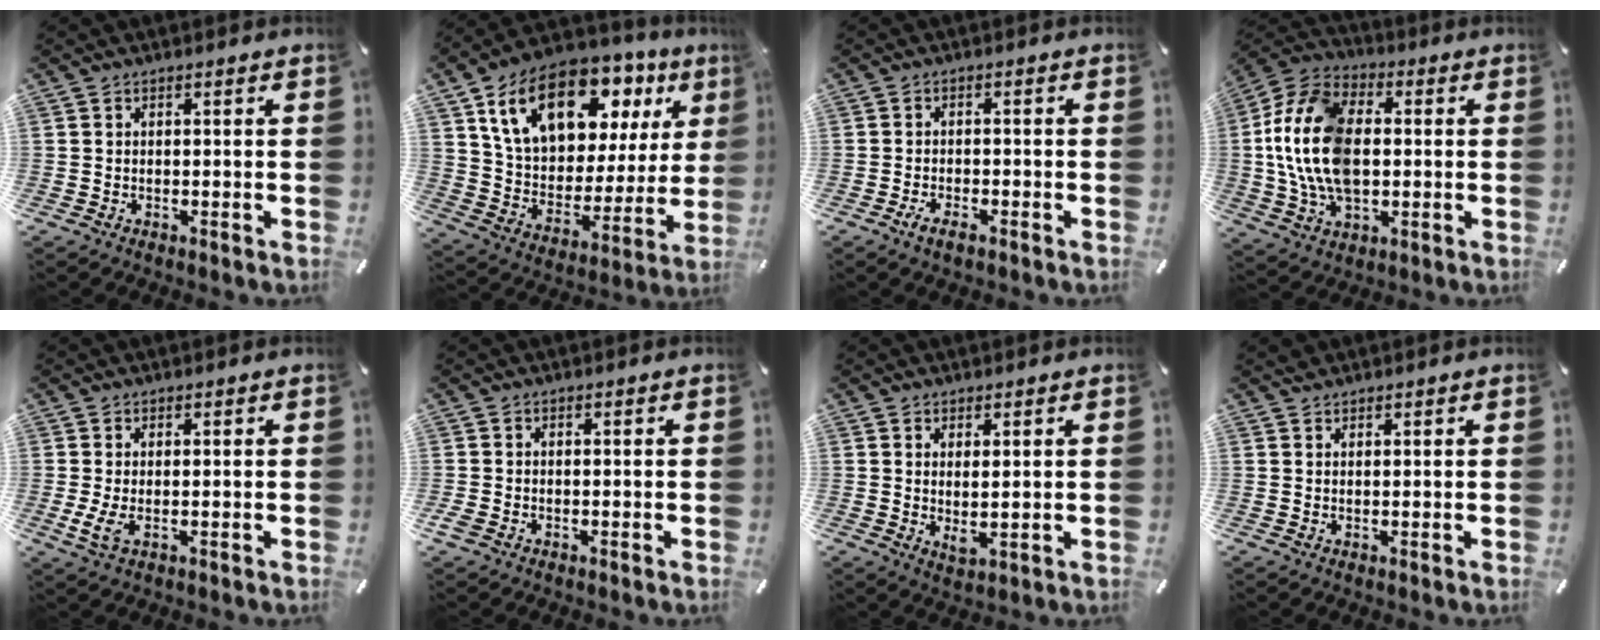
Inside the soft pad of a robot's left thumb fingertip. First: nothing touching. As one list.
[{"total": 20.2, "force": [11.4, 12.1, 11.4], "torque": [-0.219, -0.049, 0.202]}, {"total": 2.9, "force": [-1.8, 1.1, 2.0], "torque": [-0.039, 0.005, -0.035]}, {"total": 17.5, "force": [-0.3, 11.8, 13.0], "torque": [-0.300, 0.006, -0.007]}, {"total": 3.4, "force": [0.0, 1.6, 3.0], "torque": [-0.065, -0.009, -0.005]}, {"total": 1.0, "force": [-0.4, 0.8, 0.3], "torque": [-0.002, 0.005, -0.008]}, {"total": 2.8, "force": [1.5, 0.9, 2.2], "torque": [-0.043, -0.010, 0.025]}, {"total": 1.1, "force": [0.9, 0.4, -0.2], "torque": [0.004, 0.000, 0.019]}]